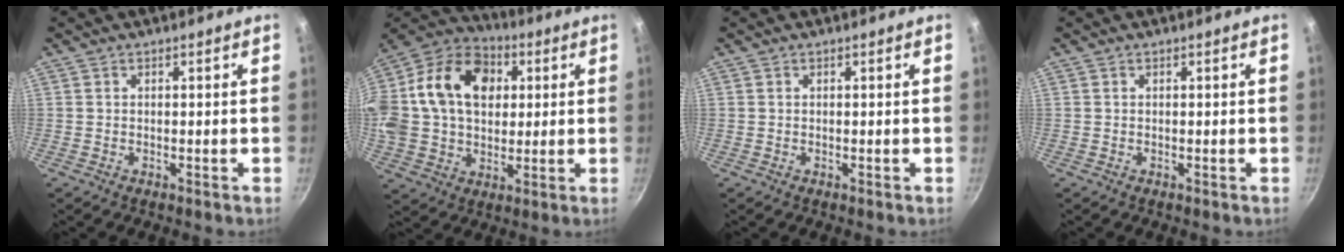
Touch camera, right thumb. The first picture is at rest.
{"total": 25.7, "force": [4.9, 18.6, 17.0], "torque": [-0.314, 0.033, 0.076]}
{"total": 0.0}
{"total": 0.0}